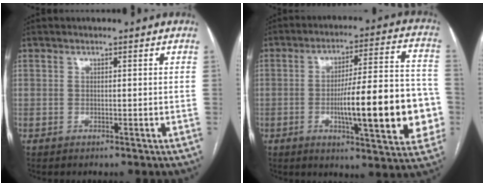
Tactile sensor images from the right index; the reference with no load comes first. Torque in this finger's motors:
{"motor_torque": [2.14, 0.00, 1.05, 0.21]}